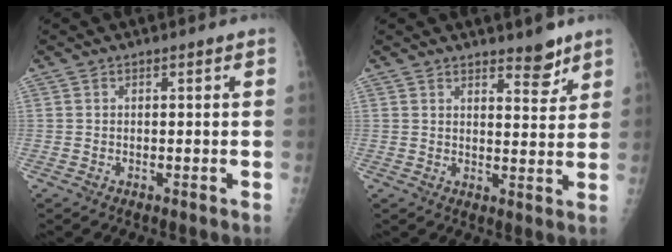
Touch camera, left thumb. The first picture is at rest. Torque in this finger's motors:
{"motor_torque": [0.17, 0.28, 0.10, -0.02, 0.06]}